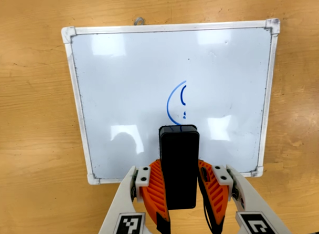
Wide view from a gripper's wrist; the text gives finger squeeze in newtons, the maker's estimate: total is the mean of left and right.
{"total": 4.6, "left": 4.2, "right": 4.9}